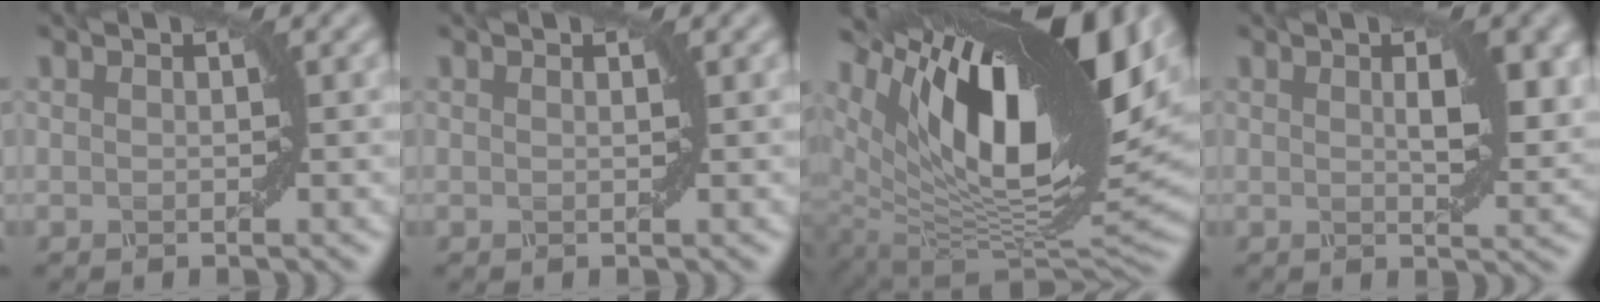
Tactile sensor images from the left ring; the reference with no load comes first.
{"total": 0.0}
{"total": 17.1, "force": [6.8, 7.0, 14.1], "torque": [-0.243, 0.010, 0.113]}
{"total": 4.4, "force": [1.2, 1.4, 4.0], "torque": [-0.057, 0.000, 0.023]}